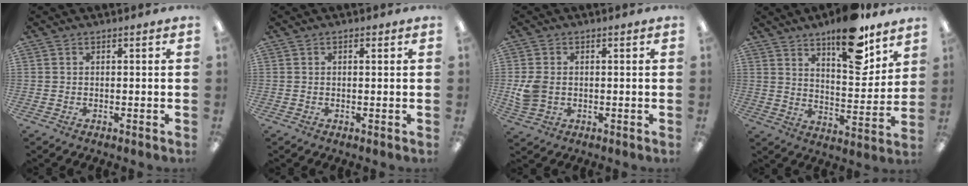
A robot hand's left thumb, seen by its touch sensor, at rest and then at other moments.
{"total": 0.8, "force": [0.3, 0.3, 0.6], "torque": [-0.006, 0.000, 0.004]}
{"total": 5.2, "force": [-0.2, 4.1, 3.1], "torque": [-0.061, 0.001, -0.003]}
{"total": 16.8, "force": [12.4, 6.3, 9.4], "torque": [-0.120, -0.081, 0.207]}